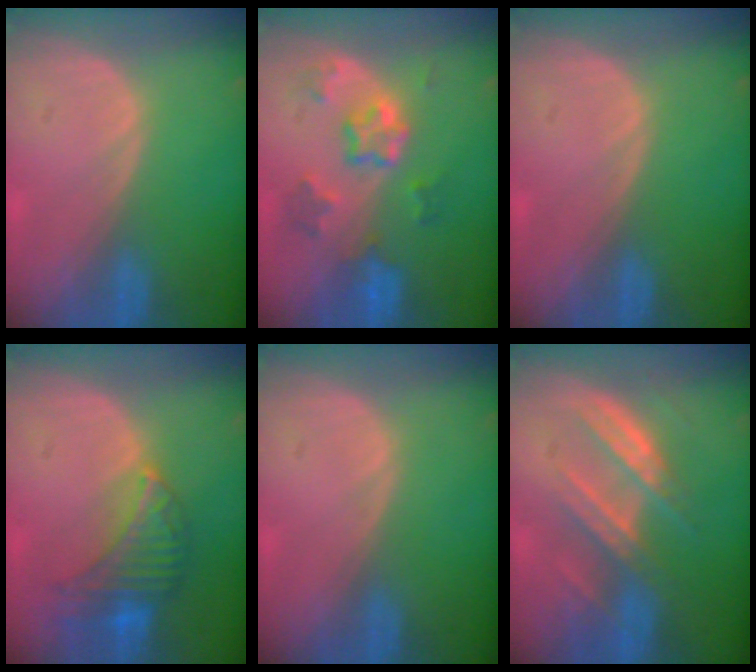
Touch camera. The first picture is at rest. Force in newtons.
{"total": 7.1, "press": 6.3, "slide": 3.4}
{"total": 0.0}
{"total": 7.9, "press": 7.1, "slide": 3.4}
{"total": 0.0}
{"total": 7.2, "press": 7.0, "slide": 1.7}